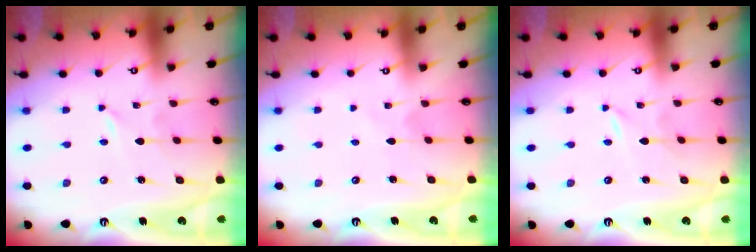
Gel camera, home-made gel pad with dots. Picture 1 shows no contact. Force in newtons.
{"total": 1.4, "press": 1.4, "slide": 0.1}
{"total": 0.0}